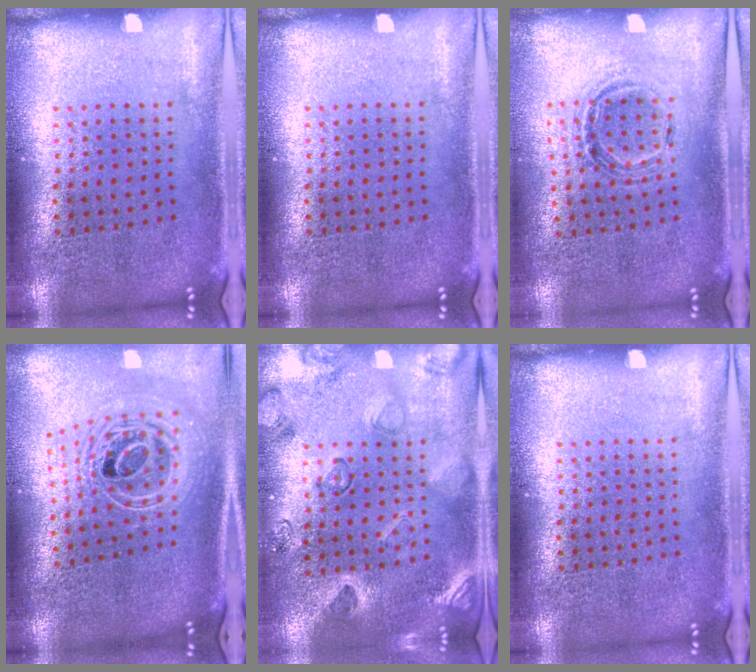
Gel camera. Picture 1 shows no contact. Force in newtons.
{"total": 0.0}
{"total": 1.0, "press": 1.0, "slide": 0.2}
{"total": 2.5, "press": 1.8, "slide": 1.8}
{"total": 2.3, "press": 2.0, "slide": 1.1}
{"total": 0.0}